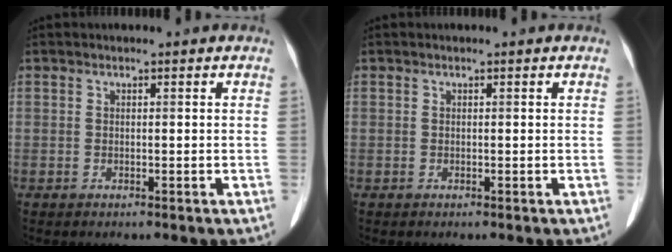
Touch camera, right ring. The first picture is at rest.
{"total": 0.0}